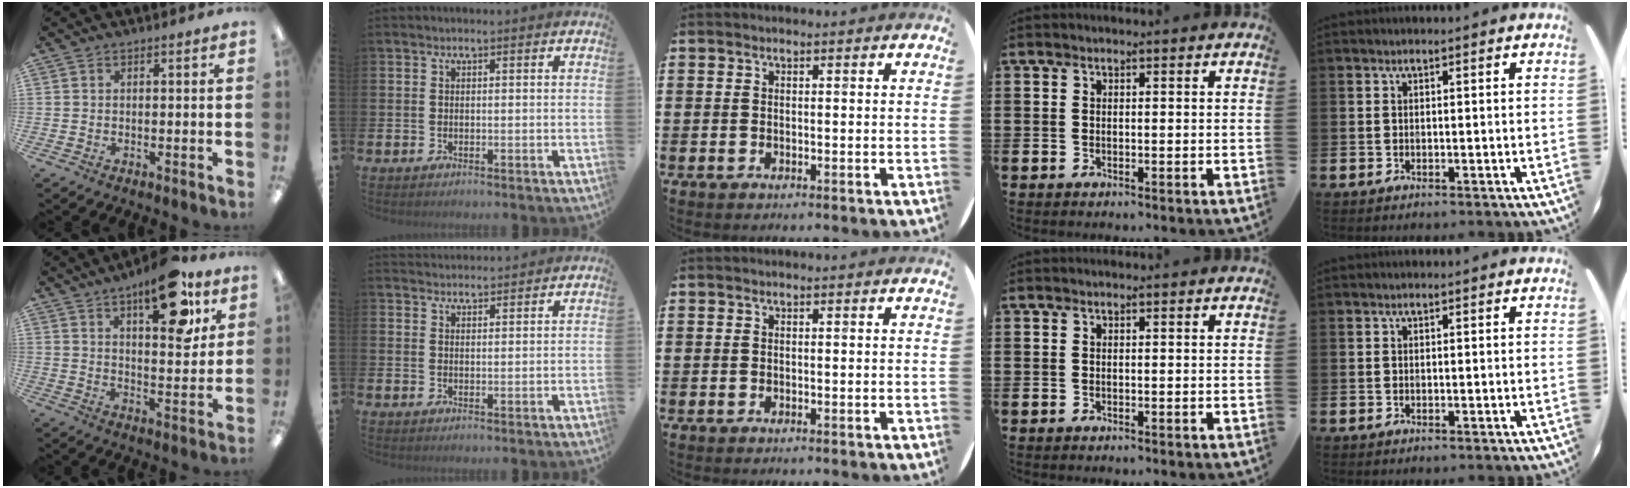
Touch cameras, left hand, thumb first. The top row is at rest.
{"thumb": {"total": 16.2, "force": [9.9, 6.3, 11.1], "torque": [-0.144, -0.050, 0.157]}, "index": {"total": 2.7, "force": [2.6, 0.4, -0.1], "torque": [-0.004, -0.011, 0.049]}}